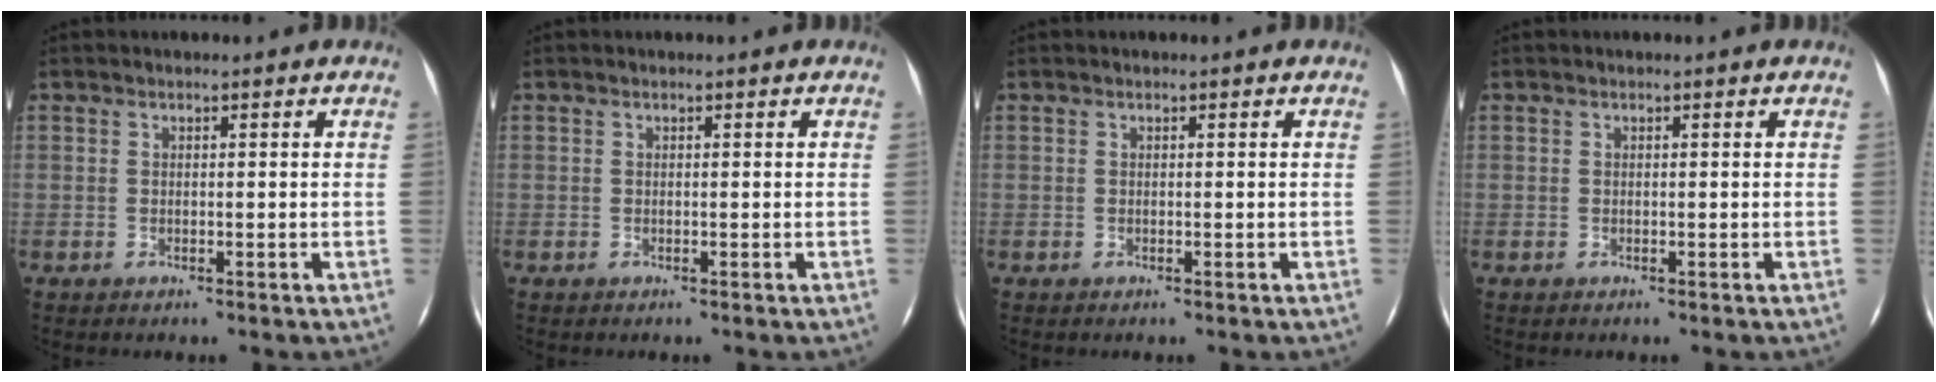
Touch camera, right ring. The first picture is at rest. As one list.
[{"total": 0.0}, {"total": 0.0}, {"total": 0.0}]